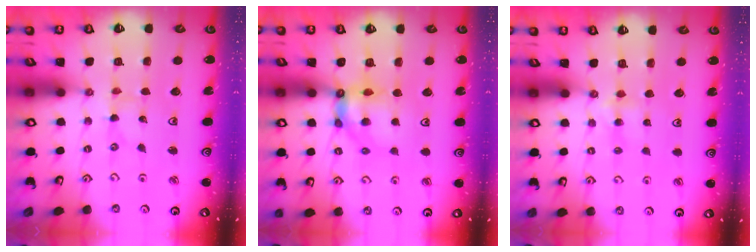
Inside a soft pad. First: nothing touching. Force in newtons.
{"total": 8.4, "press": 8.3, "slide": 0.9}
{"total": 3.3, "press": 3.3, "slide": 0.5}